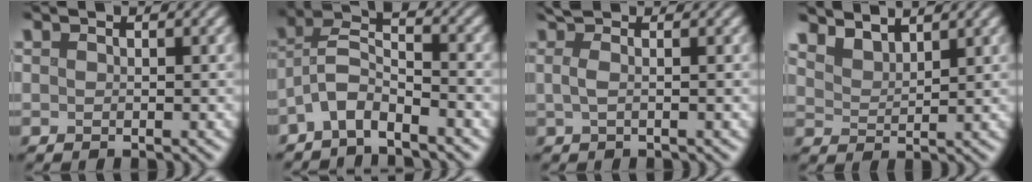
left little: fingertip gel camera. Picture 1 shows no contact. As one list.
[{"total": 4.3, "force": [-2.8, 1.2, 3.0], "torque": [-0.059, 0.010, -0.064]}, {"total": 2.3, "force": [0.8, 0.8, 2.0], "torque": [-0.038, 0.002, 0.000]}, {"total": 3.5, "force": [3.2, 1.0, 1.0], "torque": [-0.026, -0.004, 0.063]}]